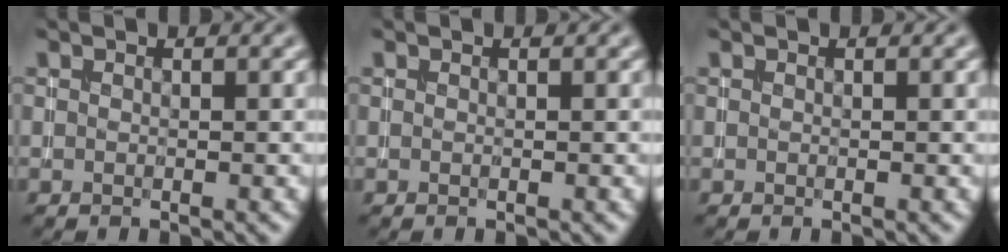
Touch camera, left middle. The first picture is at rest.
{"total": 0.0}
{"total": 0.0}